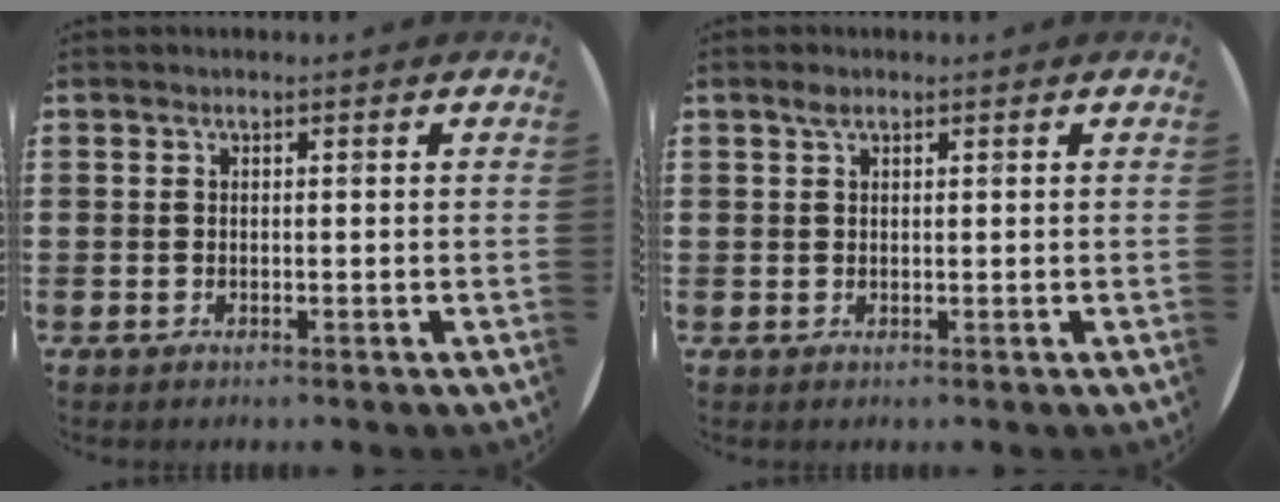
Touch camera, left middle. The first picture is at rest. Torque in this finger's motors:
{"motor_torque": [0.35, -0.09, -0.49, -0.17]}